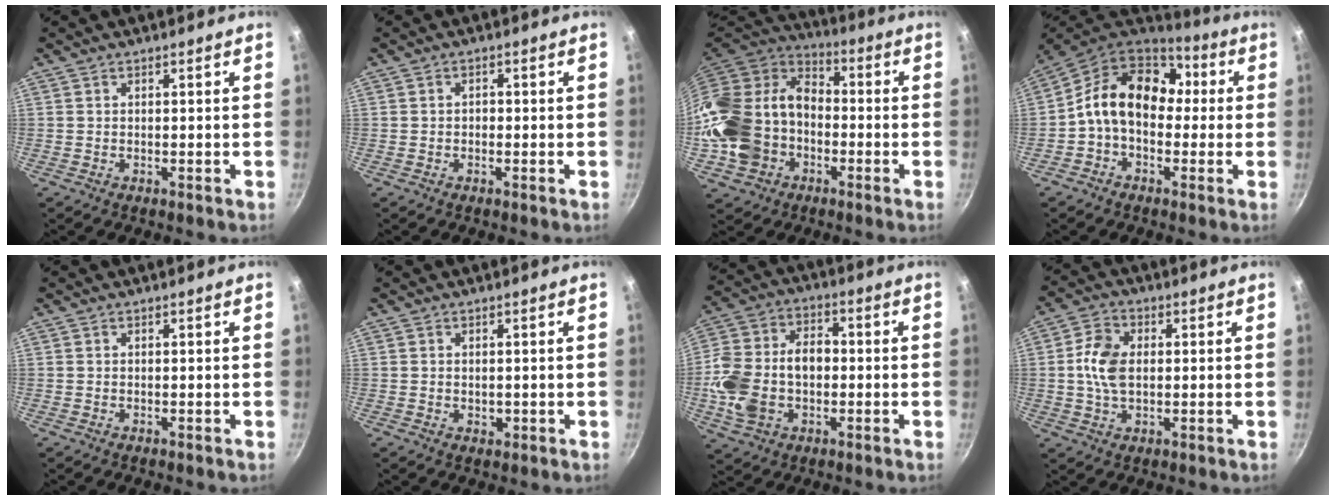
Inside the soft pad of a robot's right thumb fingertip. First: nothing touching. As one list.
[{"total": 0.9, "force": [-0.3, 0.7, 0.5], "torque": [-0.006, 0.004, -0.006]}, {"total": 23.2, "force": [-5.1, 17.9, 13.8], "torque": [-0.275, 0.060, -0.098]}, {"total": 15.3, "force": [0.9, 11.3, 10.3], "torque": [-0.137, 0.039, -0.009]}, {"total": 0.0}, {"total": 1.3, "force": [-0.1, 1.1, 0.7], "torque": [-0.008, 0.000, 0.002]}, {"total": 15.7, "force": [-1.8, 11.0, 11.1], "torque": [-0.200, 0.036, -0.036]}, {"total": 8.0, "force": [0.5, 5.3, 6.0], "torque": [-0.104, 0.012, 0.003]}]